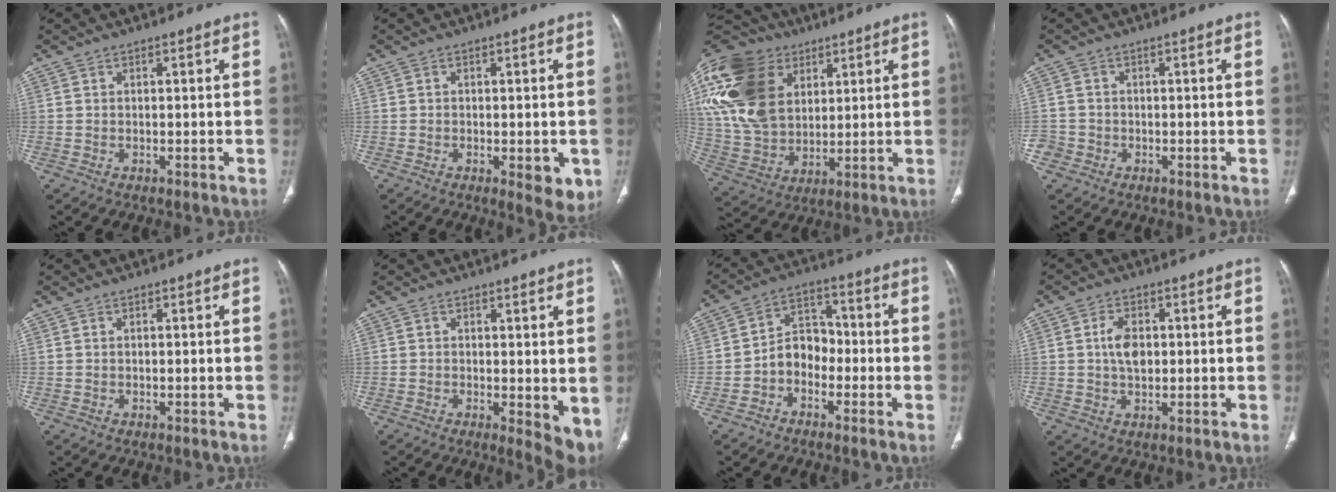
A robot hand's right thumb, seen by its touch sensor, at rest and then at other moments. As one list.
[{"total": 5.7, "force": [-1.6, 2.3, 4.9], "torque": [-0.048, -0.010, -0.016]}, {"total": 25.1, "force": [8.7, 17.9, 15.3], "torque": [-0.319, 0.015, 0.167]}, {"total": 2.7, "force": [-1.2, 2.5, 0.3], "torque": [0.002, 0.012, -0.026]}, {"total": 0.0}, {"total": 6.0, "force": [-0.1, 2.4, 5.5], "torque": [-0.068, -0.017, 0.000]}, {"total": 7.0, "force": [-2.5, 5.3, 3.8], "torque": [-0.041, 0.039, -0.058]}, {"total": 5.0, "force": [0.4, 3.3, 3.8], "torque": [-0.063, 0.003, 0.005]}]